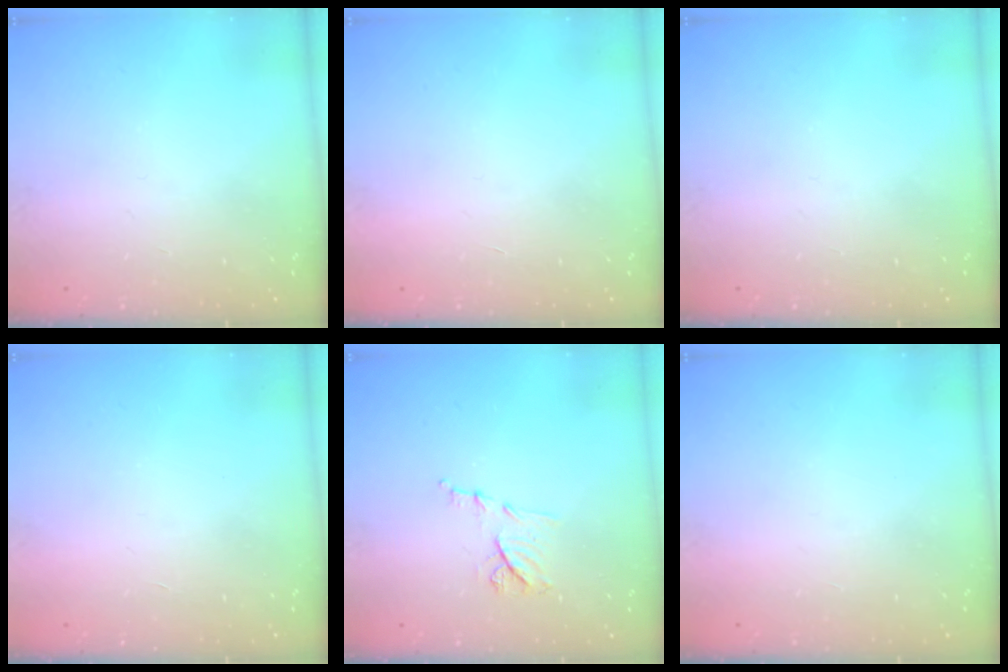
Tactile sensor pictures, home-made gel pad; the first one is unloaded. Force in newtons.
{"total": 1.7, "press": 1.7, "slide": 0.1}
{"total": 0.0}
{"total": 1.6, "press": 1.6, "slide": 0.1}
{"total": 7.3, "press": 7.2, "slide": 0.9}
{"total": 1.5, "press": 1.5, "slide": 0.1}